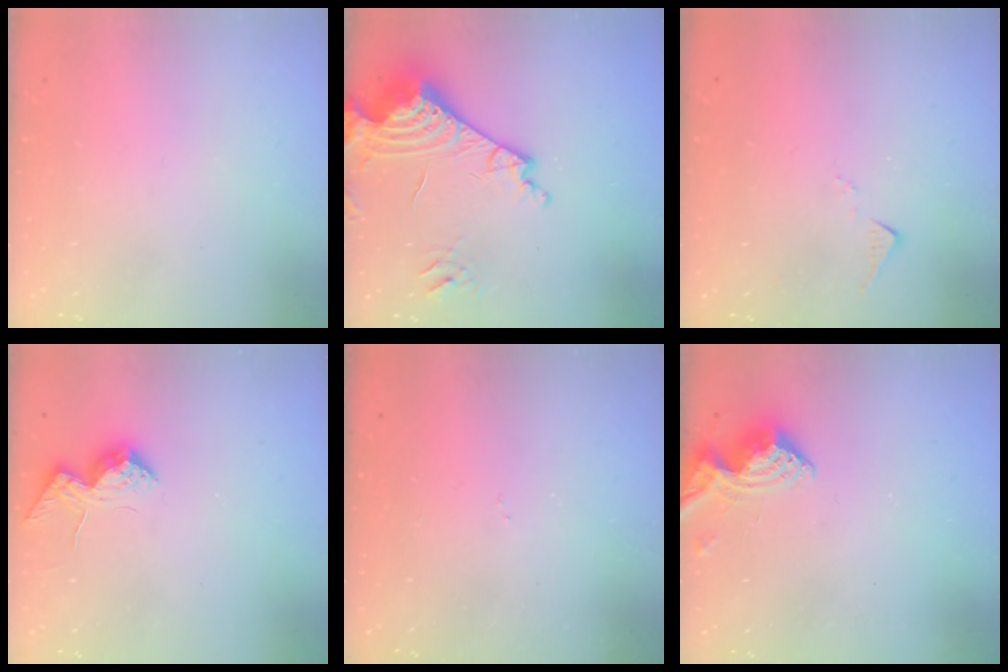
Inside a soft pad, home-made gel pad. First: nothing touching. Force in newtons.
{"total": 21.0, "press": 20.9, "slide": 2.5}
{"total": 6.6, "press": 6.6, "slide": 0.4}
{"total": 11.8, "press": 11.8, "slide": 0.4}
{"total": 6.4, "press": 6.3, "slide": 0.8}
{"total": 8.8, "press": 8.8, "slide": 0.5}